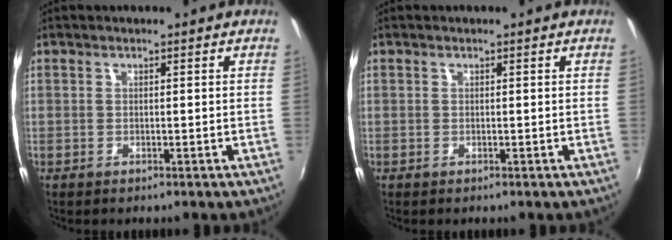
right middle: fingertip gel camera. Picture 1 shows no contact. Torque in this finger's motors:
{"motor_torque": [-0.09, -0.04, -0.01, -0.03]}